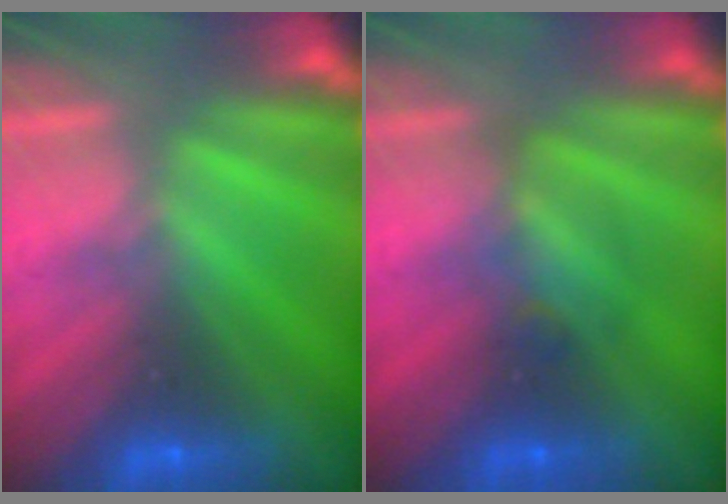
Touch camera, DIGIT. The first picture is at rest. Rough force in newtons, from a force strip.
{"total": 2.4}